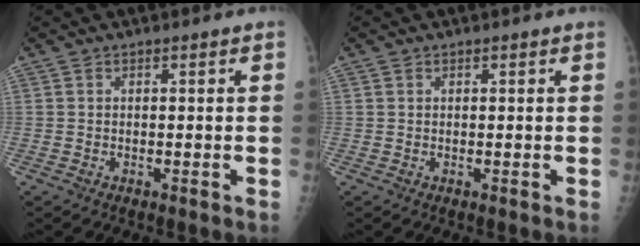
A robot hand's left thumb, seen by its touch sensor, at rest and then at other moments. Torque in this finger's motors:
{"motor_torque": [-0.20, -0.05, -0.08, -0.08, 0.02]}